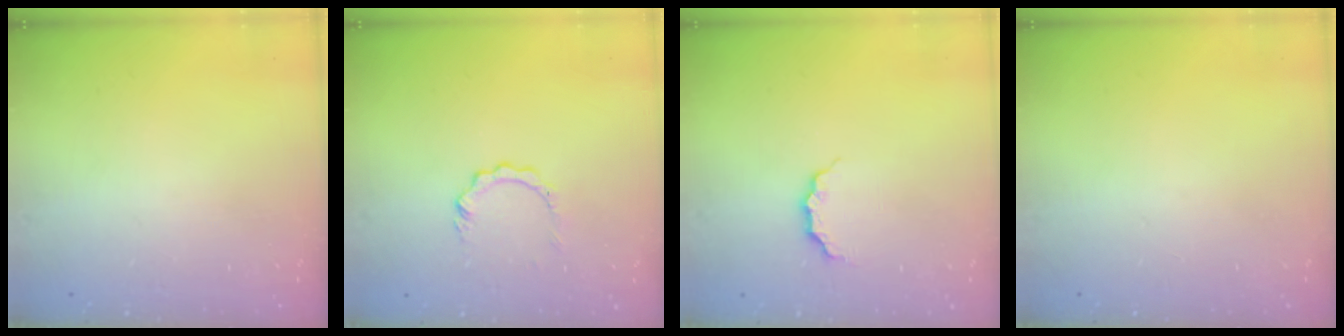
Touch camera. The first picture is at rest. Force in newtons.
{"total": 4.1, "press": 4.1, "slide": 0.4}
{"total": 2.7, "press": 2.6, "slide": 0.3}
{"total": 0.0}